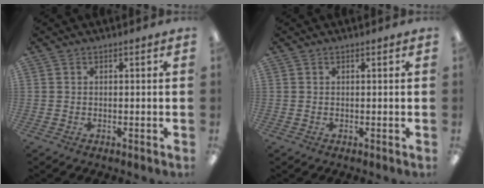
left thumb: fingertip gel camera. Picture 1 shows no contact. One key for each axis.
{"total": 0.0}